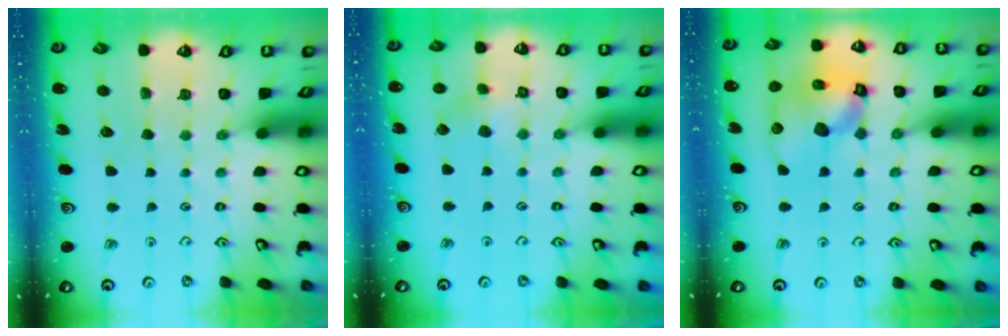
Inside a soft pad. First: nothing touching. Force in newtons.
{"total": 4.4, "press": 4.3, "slide": 0.9}
{"total": 17.5, "press": 17.3, "slide": 2.6}